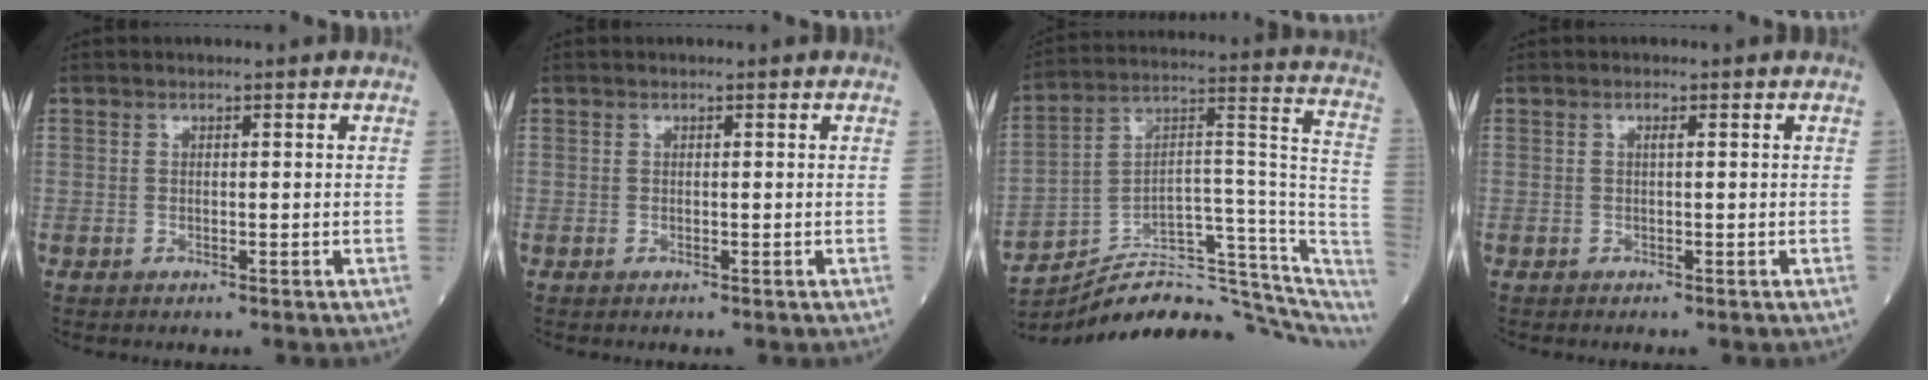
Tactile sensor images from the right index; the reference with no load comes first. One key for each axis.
{"total": 0.0}
{"total": 21.8, "fx": -18.6, "fy": 5.1, "fz": 10.2, "tx": -0.112, "ty": 0.062, "tz": -0.273}
{"total": 0.7, "fx": 0.2, "fy": 0.1, "fz": 0.6, "tx": -0.014, "ty": 0.002, "tz": 0.003}